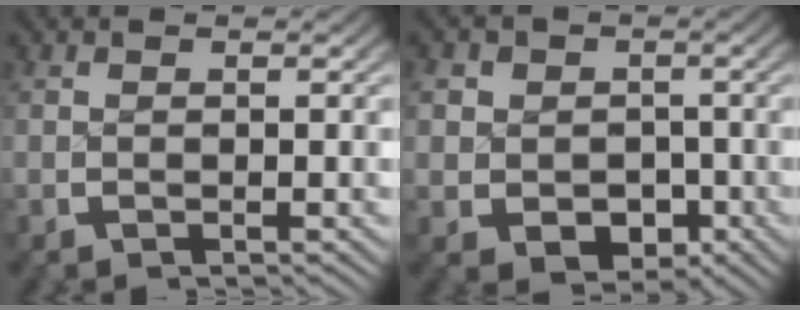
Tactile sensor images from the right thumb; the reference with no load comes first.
{"total": 7.1, "force": [-0.7, 6.2, 3.3], "torque": [-0.068, -0.030, -0.001]}